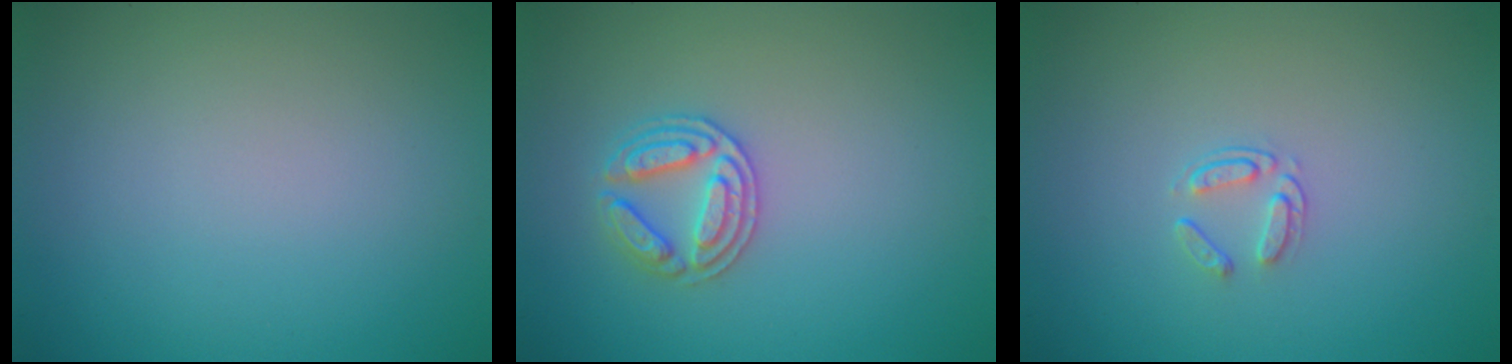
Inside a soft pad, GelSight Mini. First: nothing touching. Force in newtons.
{"total": 2.7, "press": 2.7, "slide": 0.4}
{"total": 1.4, "press": 0.9, "slide": 1.1}